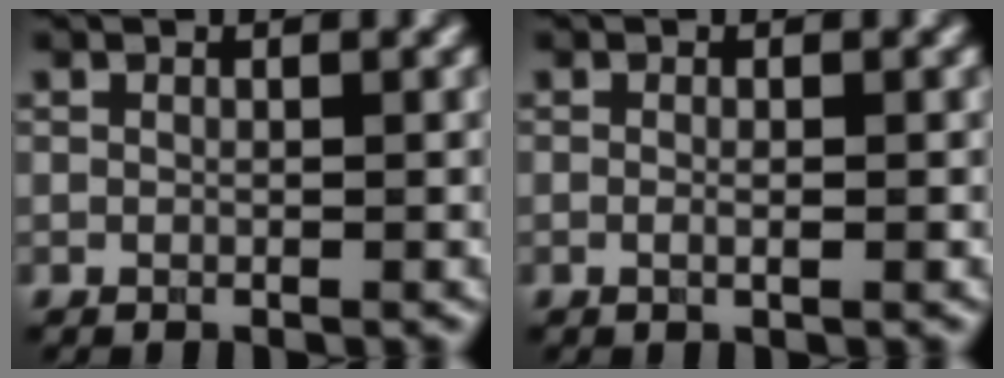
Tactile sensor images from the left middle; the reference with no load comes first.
{"total": 0.8, "force": [-0.1, 0.1, 0.8], "torque": [-0.014, -0.006, -0.003]}